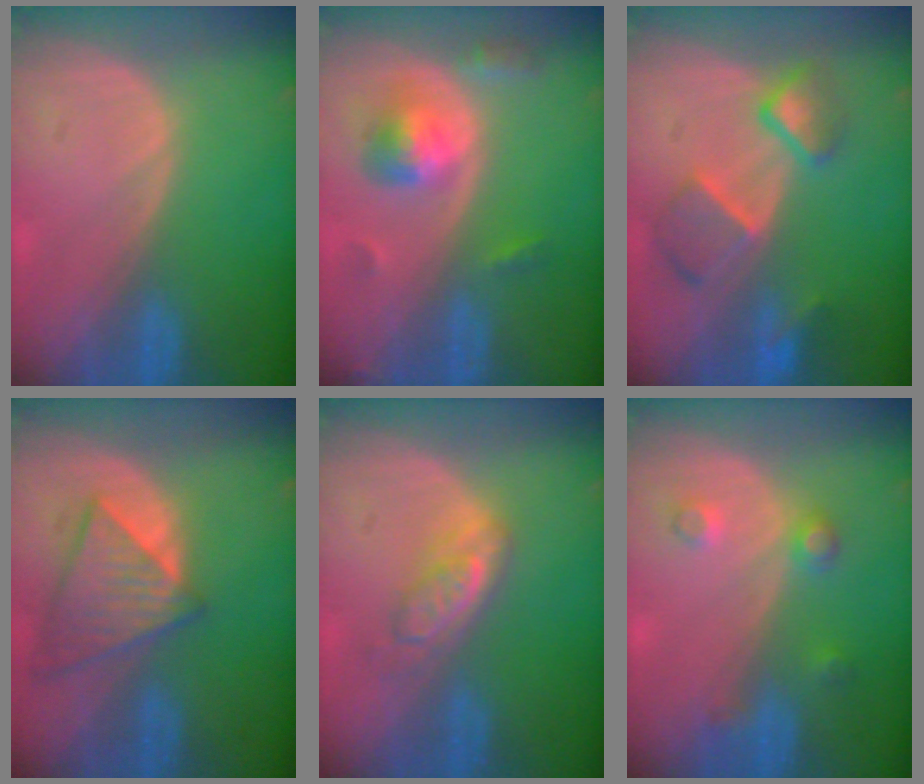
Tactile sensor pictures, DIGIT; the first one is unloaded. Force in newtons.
{"total": 5.6, "press": 5.3, "slide": 1.8}
{"total": 7.5, "press": 6.7, "slide": 3.4}
{"total": 7.8, "press": 7.0, "slide": 3.4}
{"total": 4.9, "press": 4.6, "slide": 1.9}
{"total": 3.5, "press": 3.3, "slide": 1.2}